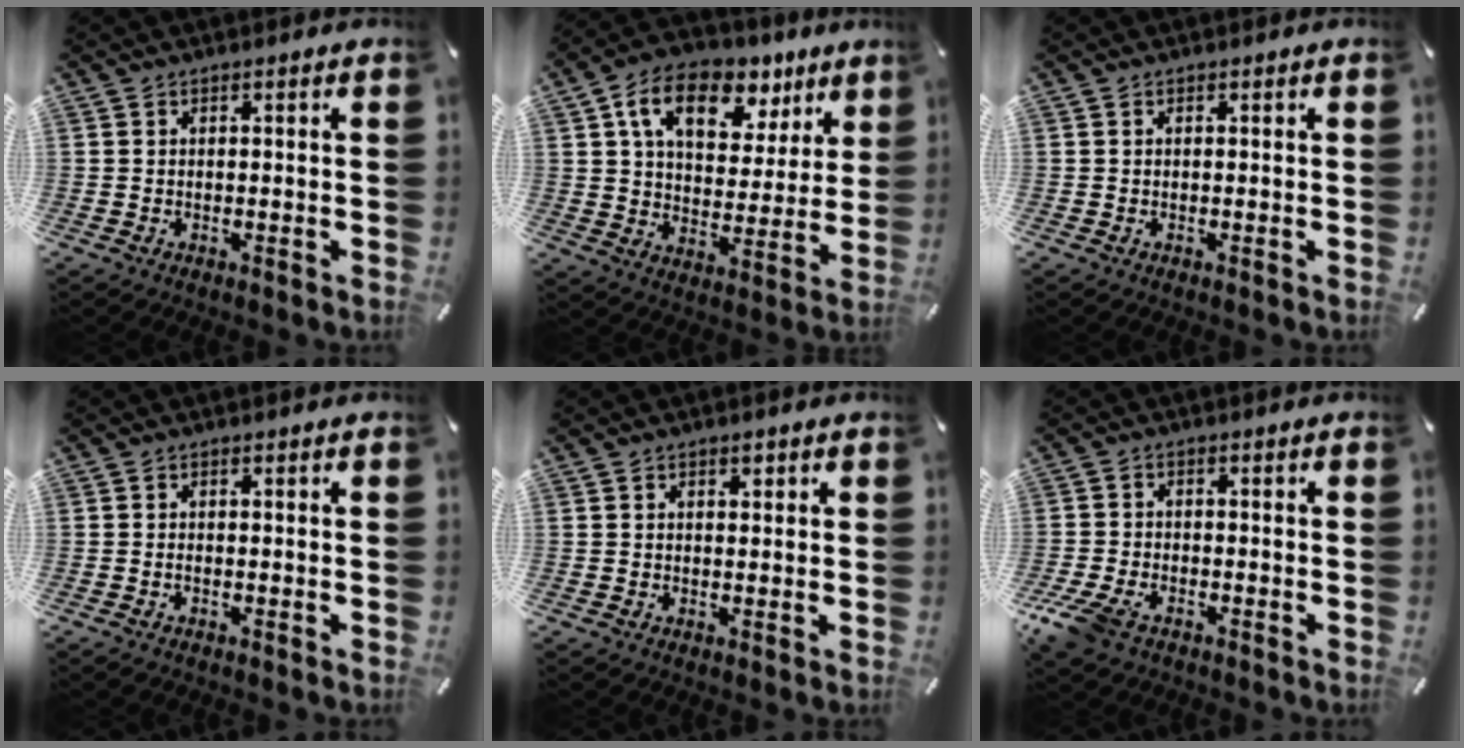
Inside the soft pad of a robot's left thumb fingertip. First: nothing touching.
{"total": 14.4, "force": [7.5, 9.4, 8.0], "torque": [-0.132, -0.025, 0.135]}
{"total": 0.0}
{"total": 0.7, "force": [-0.3, 0.3, 0.6], "torque": [-0.013, -0.002, -0.006]}
{"total": 1.5, "force": [0.6, 1.1, 0.9], "torque": [-0.012, 0.003, 0.008]}
{"total": 5.8, "force": [-3.6, 3.2, 3.2], "torque": [-0.087, 0.005, -0.073]}